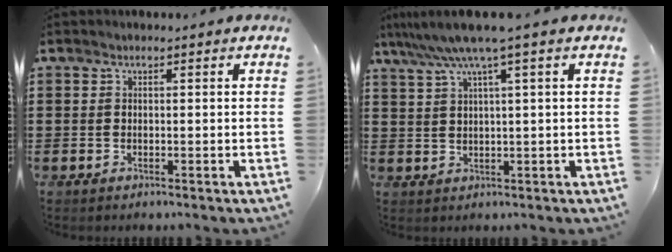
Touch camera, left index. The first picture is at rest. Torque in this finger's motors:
{"motor_torque": [0.45, -0.89, 0.36, 0.21]}